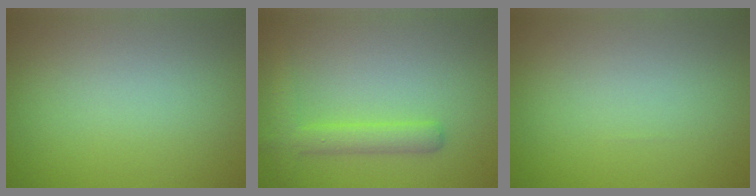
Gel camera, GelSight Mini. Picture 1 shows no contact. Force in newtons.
{"total": 2.9, "press": 2.9, "slide": 0.1}
{"total": 0.0}